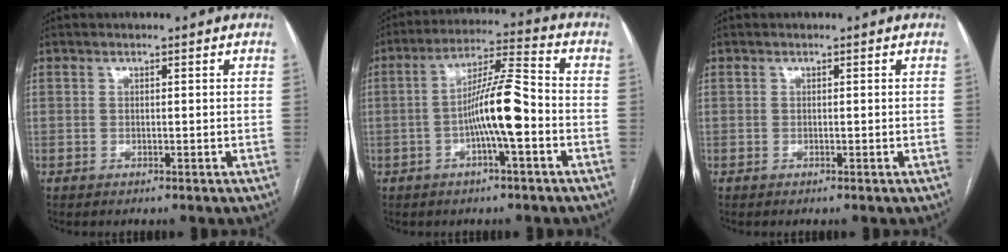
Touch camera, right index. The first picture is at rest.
{"total": 9.8, "force": [-2.5, 0.6, 9.4], "torque": [-0.173, 0.017, -0.048]}
{"total": 0.0}